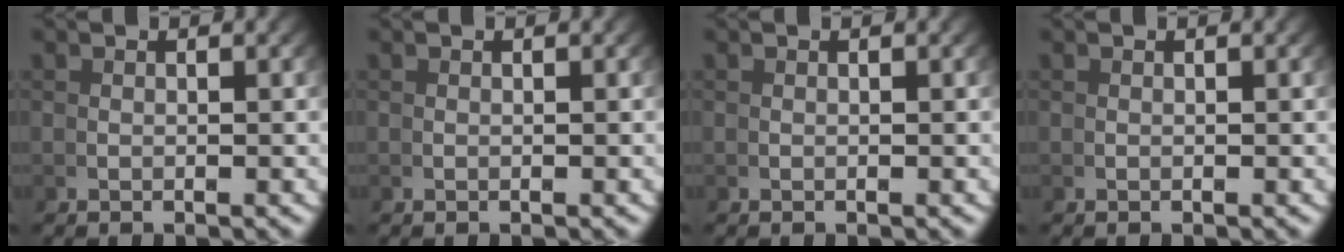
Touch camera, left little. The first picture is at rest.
{"total": 0.0}
{"total": 0.0}
{"total": 0.0}